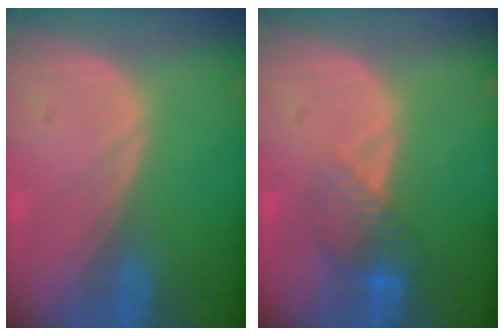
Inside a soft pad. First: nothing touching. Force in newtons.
{"total": 4.2, "press": 3.8, "slide": 1.7}